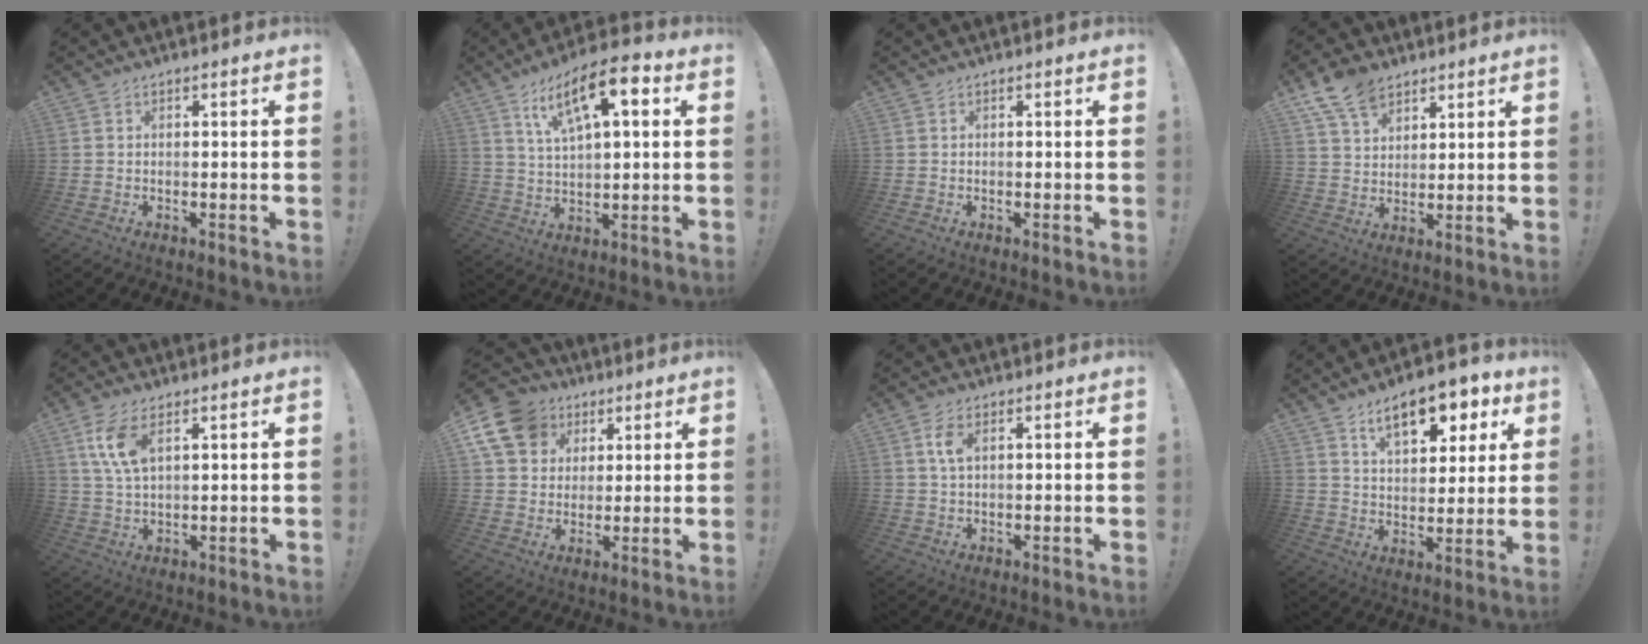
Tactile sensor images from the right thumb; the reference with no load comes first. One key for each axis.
{"total": 13.9, "fx": 6.4, "fy": 5.2, "fz": 11.2, "tx": -0.178, "ty": -0.018, "tz": 0.106}
{"total": 0.0}
{"total": 10.7, "fx": 7.3, "fy": 6.5, "fz": 4.5, "tx": -0.080, "ty": -0.034, "tz": 0.142}
{"total": 8.8, "fx": 3.9, "fy": 4.0, "fz": 6.8, "tx": -0.132, "ty": -0.012, "tz": 0.069}
{"total": 14.8, "fx": 6.2, "fy": 11.8, "fz": 6.6, "tx": -0.107, "ty": -0.031, "tz": 0.123}
{"total": 4.2, "fx": 1.3, "fy": 2.0, "fz": 3.4, "tx": -0.055, "ty": -0.002, "tz": 0.020}
{"total": 14.0, "fx": 8.0, "fy": 6.7, "fz": 9.4, "tx": -0.128, "ty": -0.042, "tz": 0.134}